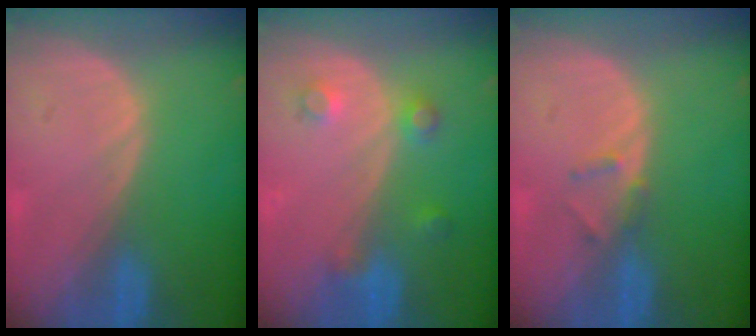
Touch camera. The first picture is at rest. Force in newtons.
{"total": 3.6, "press": 3.4, "slide": 1.1}
{"total": 1.8, "press": 1.5, "slide": 0.9}